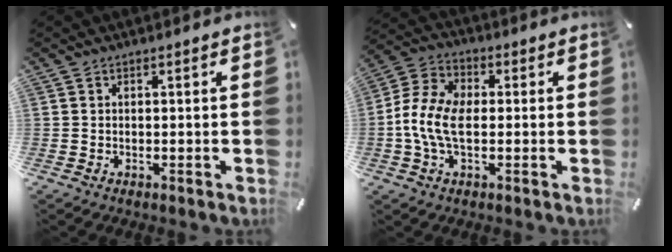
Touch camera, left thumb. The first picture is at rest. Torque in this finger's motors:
{"motor_torque": [1.76, 1.94, 0.96, 0.23, 0.13]}